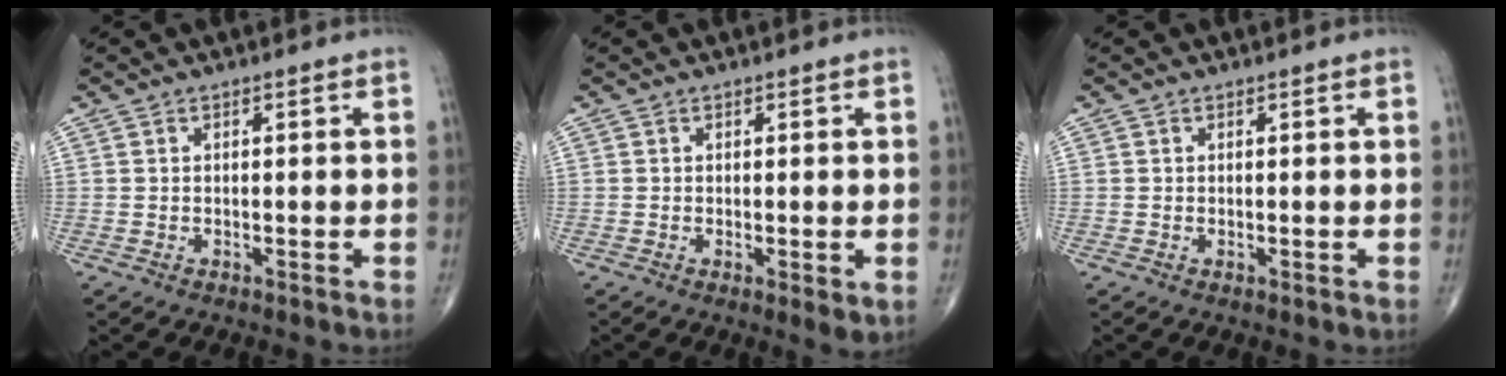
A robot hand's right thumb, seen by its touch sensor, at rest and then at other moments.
{"total": 2.8, "force": [-0.5, 0.7, 2.6], "torque": [-0.040, -0.011, -0.008]}
{"total": 0.5, "force": [-0.1, 0.1, 0.5], "torque": [-0.009, -0.003, -0.001]}